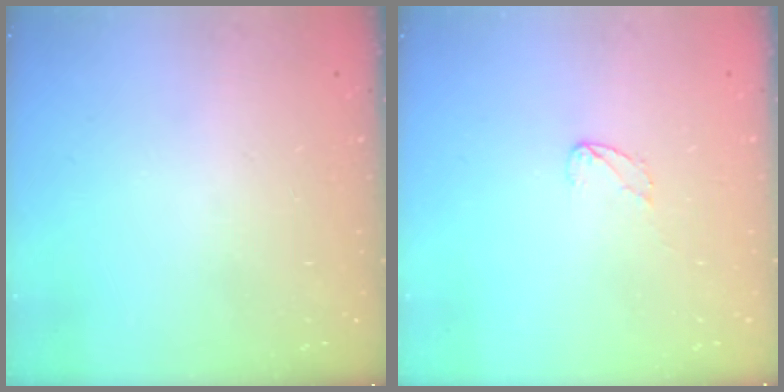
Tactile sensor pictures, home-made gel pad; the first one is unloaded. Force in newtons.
{"total": 3.4, "press": 3.4, "slide": 0.2}